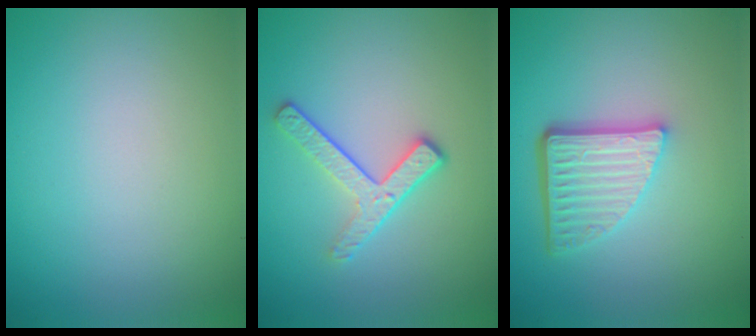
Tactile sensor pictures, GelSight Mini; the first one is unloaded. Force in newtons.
{"total": 3.0, "press": 2.5, "slide": 1.8}
{"total": 5.1, "press": 3.6, "slide": 3.7}